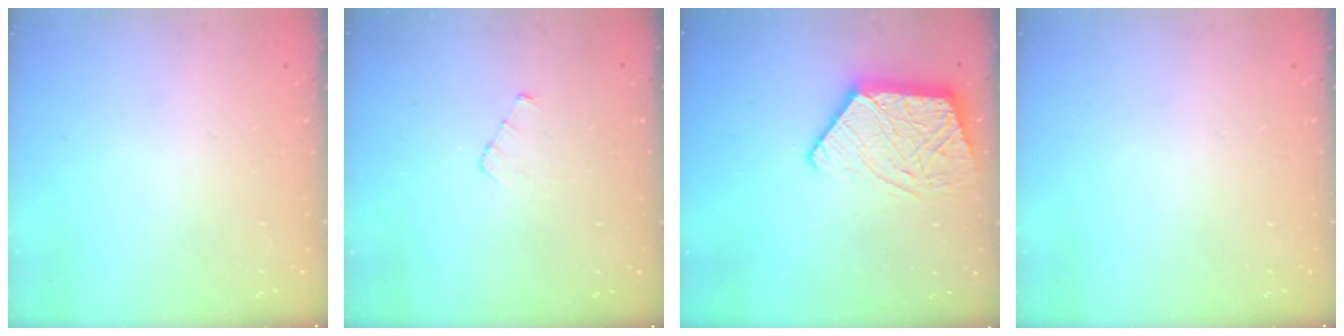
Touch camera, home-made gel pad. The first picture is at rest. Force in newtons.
{"total": 2.4, "press": 2.4, "slide": 0.3}
{"total": 14.1, "press": 14.1, "slide": 1.4}
{"total": 0.0}